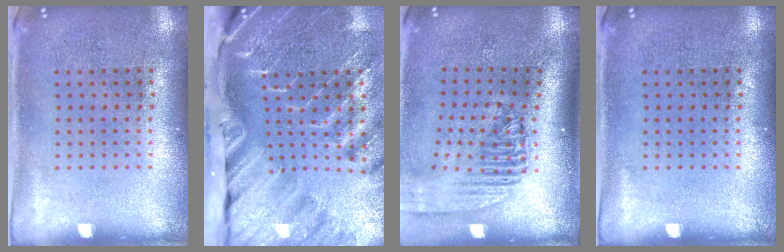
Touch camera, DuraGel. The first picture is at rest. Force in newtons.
{"total": 4.6, "press": 3.4, "slide": 3.0}
{"total": 2.3, "press": 1.7, "slide": 1.5}
{"total": 0.0}